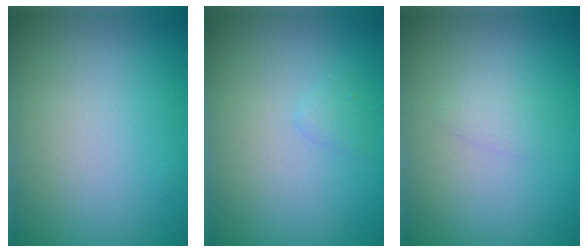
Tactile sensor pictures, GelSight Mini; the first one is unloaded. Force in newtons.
{"total": 0.7, "press": 0.7, "slide": 0.1}
{"total": 0.9, "press": 0.9, "slide": 0.0}